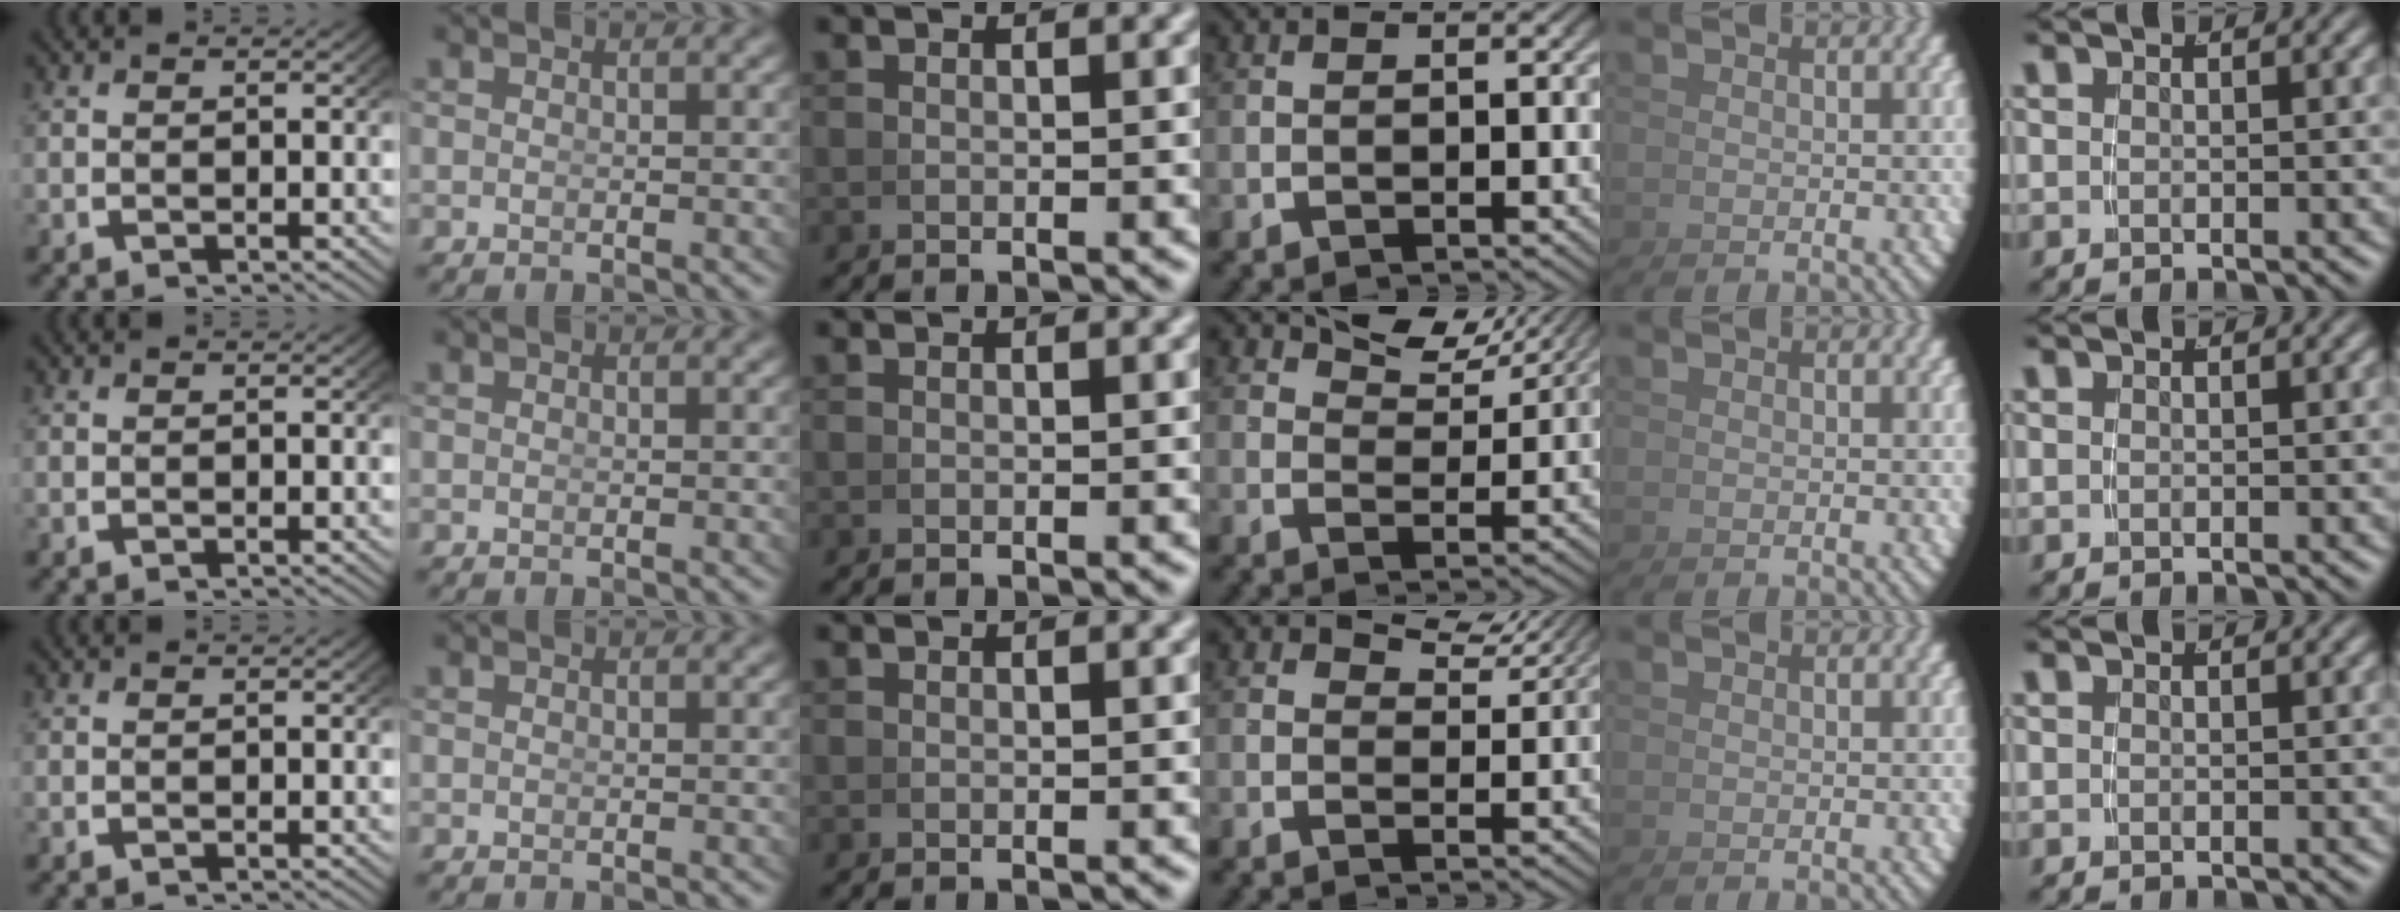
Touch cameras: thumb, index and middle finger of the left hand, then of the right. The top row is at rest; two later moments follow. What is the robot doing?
{"motion": "grasp_and_lifting", "object": "pen"}